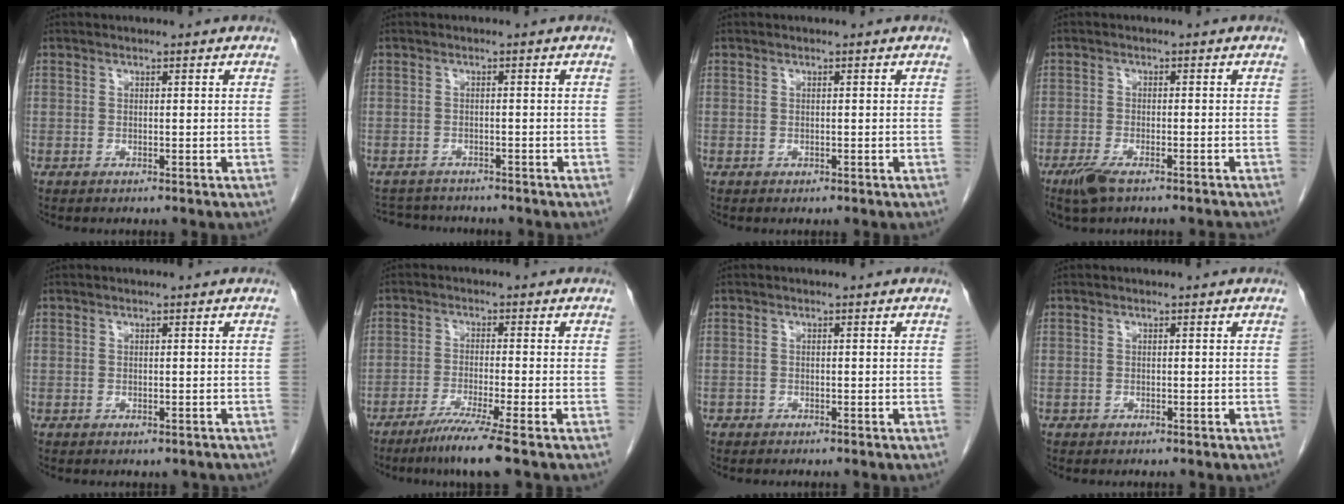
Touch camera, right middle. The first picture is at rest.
{"total": 5.1, "force": [-4.9, 1.3, 0.7], "torque": [-0.007, -0.001, -0.072]}
{"total": 0.0}
{"total": 5.3, "force": [-4.1, 1.1, 3.2], "torque": [-0.056, -0.011, -0.070]}
{"total": 0.9, "force": [-0.7, 0.5, 0.2], "torque": [-0.005, 0.000, -0.009]}
{"total": 6.2, "force": [-4.4, -1.4, 4.1], "torque": [-0.071, -0.020, -0.084]}
{"total": 0.7, "force": [-0.6, 0.3, 0.0], "torque": [-0.009, 0.001, -0.014]}
{"total": 0.0}